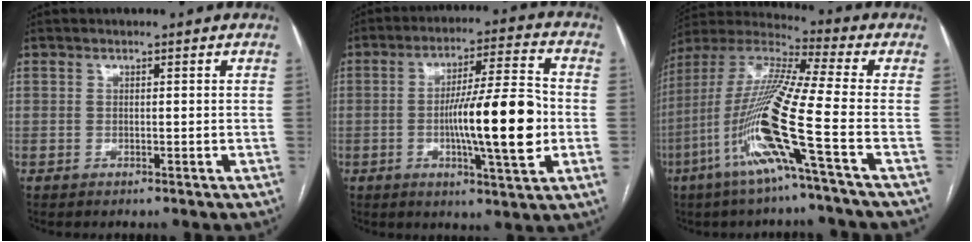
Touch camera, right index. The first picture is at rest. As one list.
[{"total": 15.4, "force": [-2.4, 0.7, 15.2], "torque": [-0.239, -0.002, -0.041]}, {"total": 17.5, "force": [-6.5, -1.1, 16.2], "torque": [-0.336, -0.016, -0.138]}]